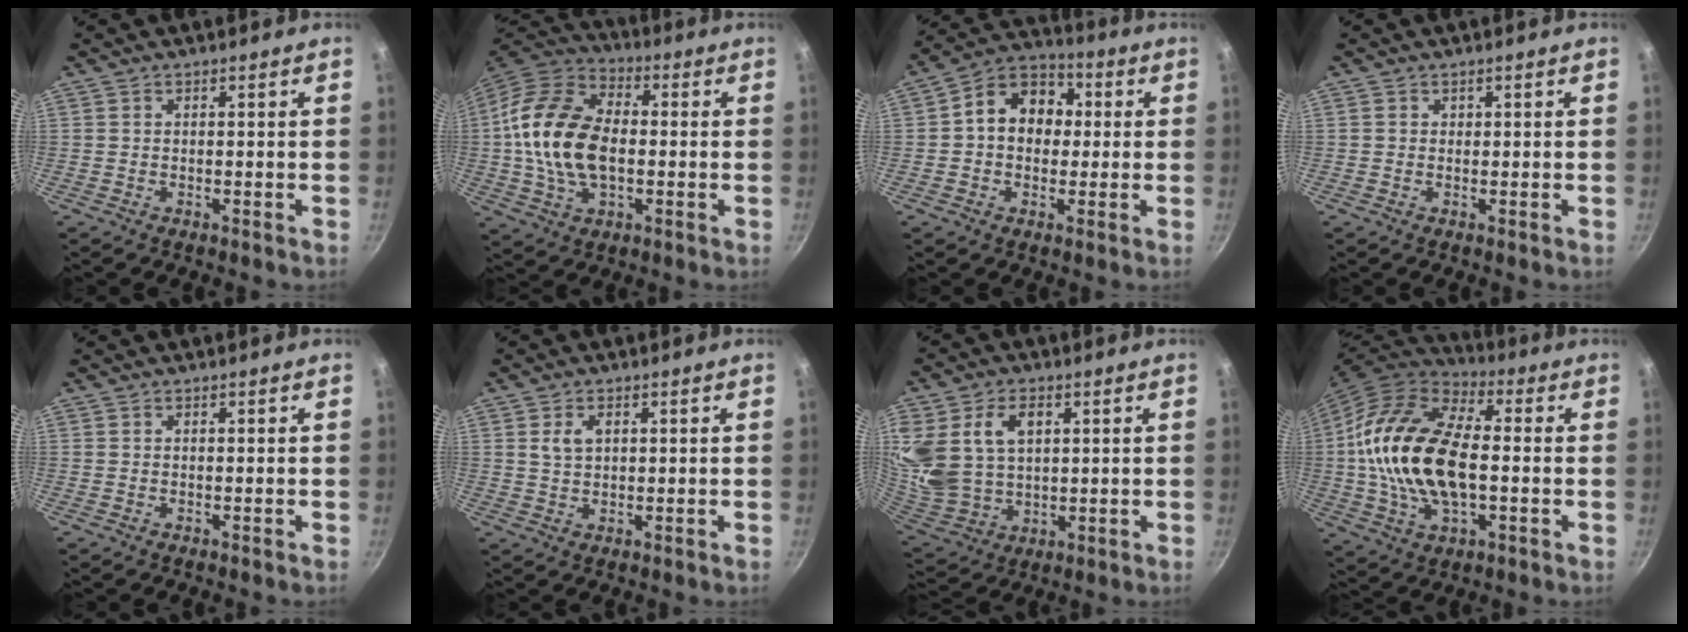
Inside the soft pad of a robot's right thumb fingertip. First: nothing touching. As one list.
[{"total": 18.9, "force": [-0.4, 11.9, 14.6], "torque": [-0.260, 0.026, -0.019]}, {"total": 12.0, "force": [1.1, 9.4, 7.4], "torque": [-0.075, 0.029, -0.003]}, {"total": 0.6, "force": [0.2, 0.6, 0.0], "torque": [0.005, 0.002, 0.002]}, {"total": 0.0}, {"total": 3.5, "force": [1.2, 2.2, 2.5], "torque": [-0.038, -0.001, 0.024]}, {"total": 18.4, "force": [5.6, 13.0, 11.7], "torque": [-0.245, -0.015, 0.121]}, {"total": 22.0, "force": [-0.2, 12.2, 18.3], "torque": [-0.341, 0.026, -0.014]}]